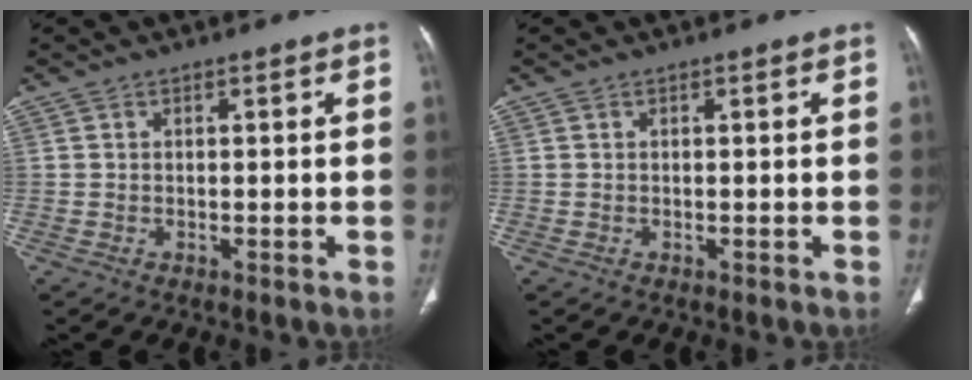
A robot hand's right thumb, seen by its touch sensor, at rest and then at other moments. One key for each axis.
{"total": 0.0}